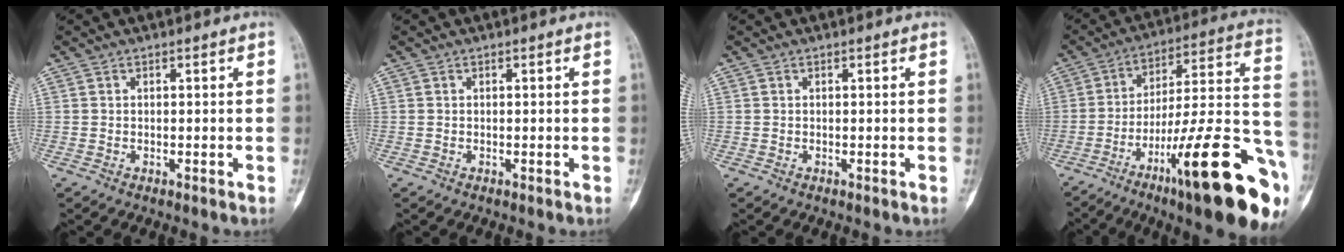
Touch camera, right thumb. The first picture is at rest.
{"total": 0.0}
{"total": 0.0}
{"total": 28.3, "force": [-12.9, 5.5, 24.6], "torque": [-0.295, 0.065, -0.194]}